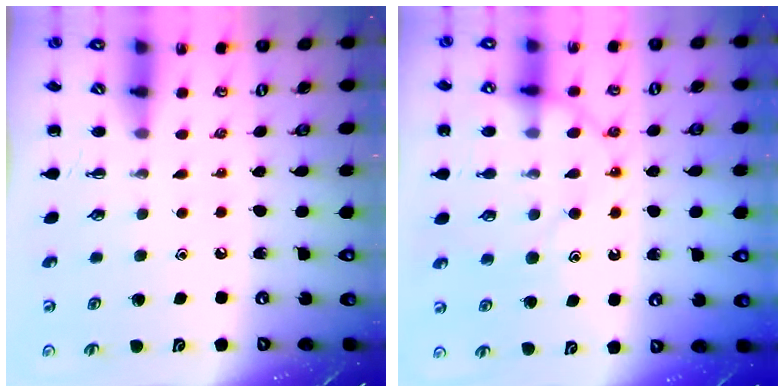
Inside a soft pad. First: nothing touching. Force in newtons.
{"total": 11.8, "press": 11.8, "slide": 0.9}